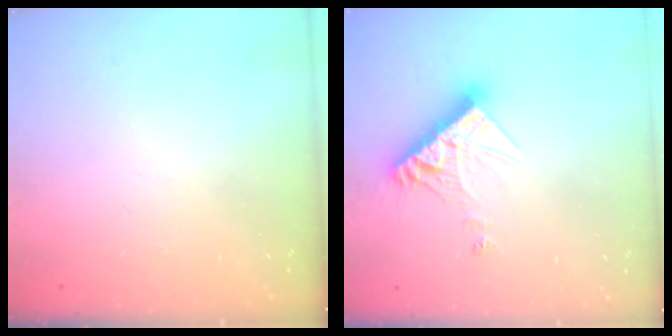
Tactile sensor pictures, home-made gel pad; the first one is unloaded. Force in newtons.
{"total": 11.6, "press": 11.5, "slide": 1.1}